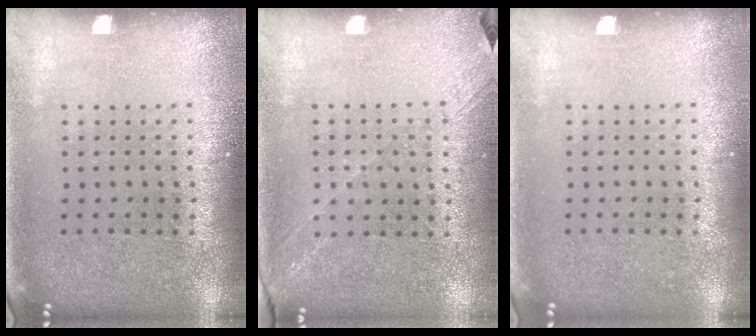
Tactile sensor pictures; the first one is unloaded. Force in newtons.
{"total": 1.2, "press": 1.1, "slide": 0.6}
{"total": 0.0}